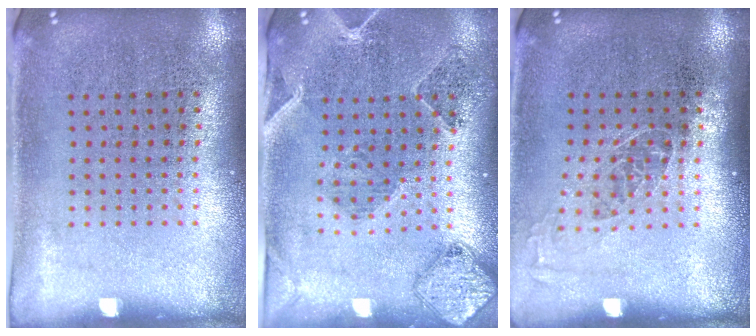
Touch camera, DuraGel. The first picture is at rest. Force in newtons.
{"total": 0.6, "press": 0.5, "slide": 0.3}
{"total": 1.0, "press": 0.9, "slide": 0.5}